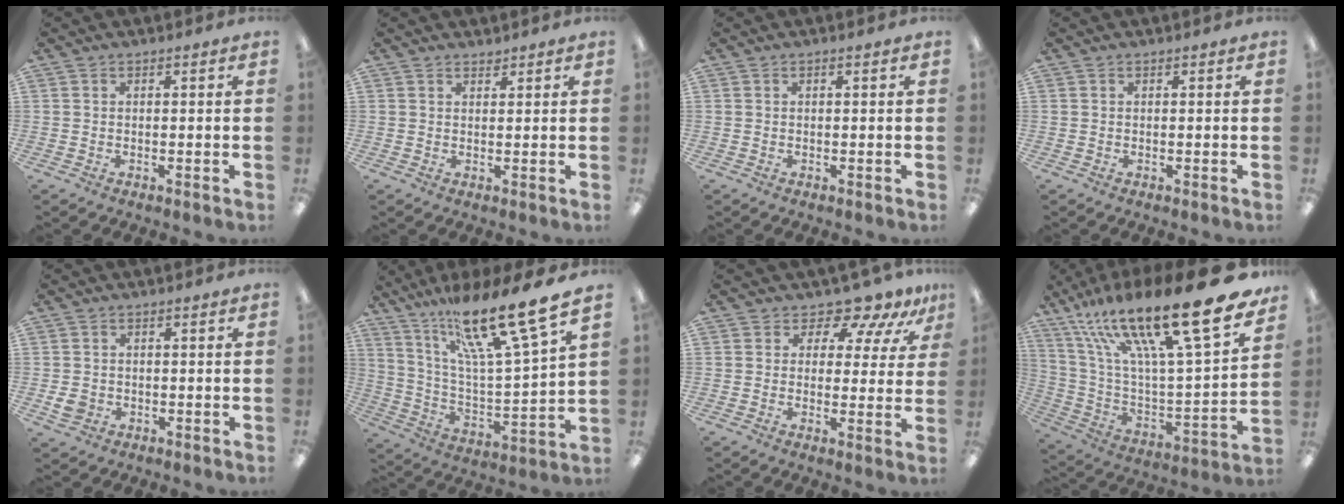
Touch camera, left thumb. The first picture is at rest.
{"total": 1.4, "force": [1.4, 0.3, 0.0], "torque": [-0.001, -0.003, 0.027]}
{"total": 0.5, "force": [0.3, 0.0, 0.4], "torque": [-0.008, 0.000, 0.006]}
{"total": 0.0}
{"total": 2.9, "force": [-0.3, 2.5, 1.4], "torque": [-0.015, 0.001, -0.004]}
{"total": 22.2, "force": [17.8, 2.9, 13.0], "torque": [-0.222, -0.119, 0.286]}
{"total": 9.0, "force": [7.6, 3.7, 3.2], "torque": [-0.049, -0.057, 0.136]}
{"total": 28.3, "force": [18.7, 6.0, 20.4], "torque": [-0.350, -0.123, 0.303]}